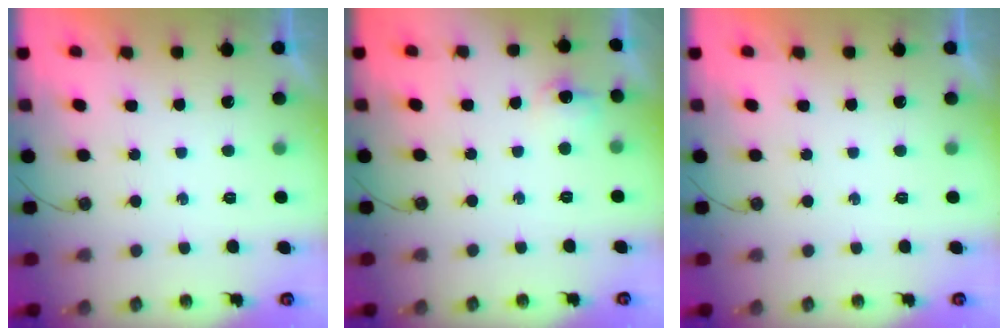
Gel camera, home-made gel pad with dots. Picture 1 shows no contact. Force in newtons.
{"total": 7.2, "press": 7.1, "slide": 1.0}
{"total": 0.0}